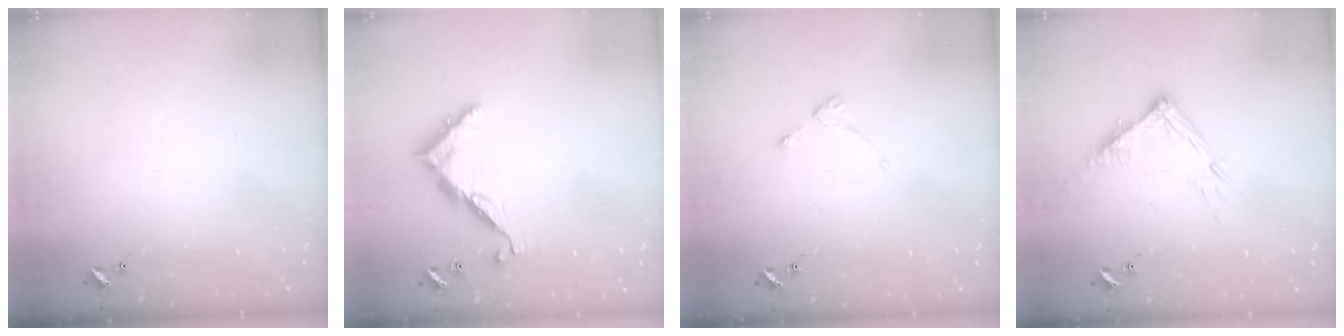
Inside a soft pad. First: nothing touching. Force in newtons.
{"total": 8.9, "press": 8.9, "slide": 0.6}
{"total": 2.7, "press": 2.6, "slide": 0.5}
{"total": 10.5, "press": 10.5, "slide": 0.8}